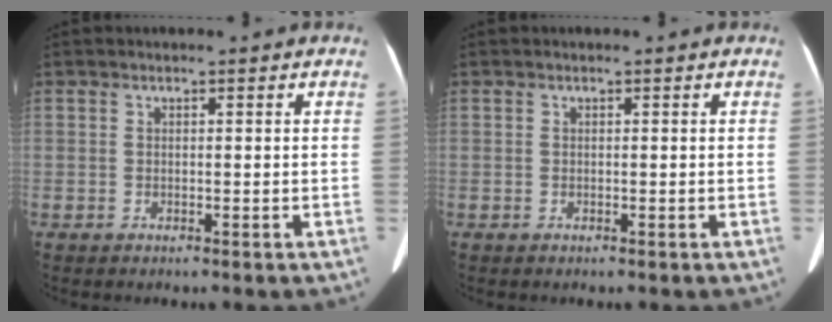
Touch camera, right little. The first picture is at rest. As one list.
[{"total": 0.0}]